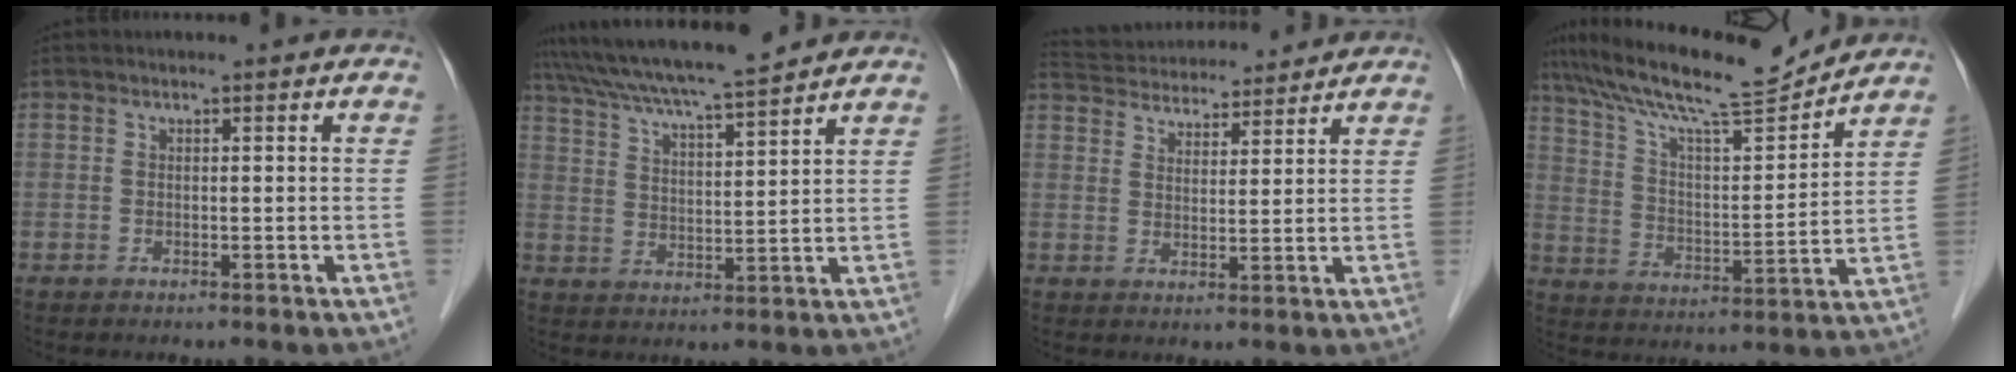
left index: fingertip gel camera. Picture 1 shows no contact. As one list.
[{"total": 13.8, "force": [12.3, 0.5, 6.2], "torque": [-0.116, 0.017, 0.202]}, {"total": 14.0, "force": [13.2, 3.0, 3.7], "torque": [-0.068, 0.038, 0.205]}, {"total": 16.4, "force": [14.7, 0.7, 7.1], "torque": [-0.131, 0.004, 0.245]}]